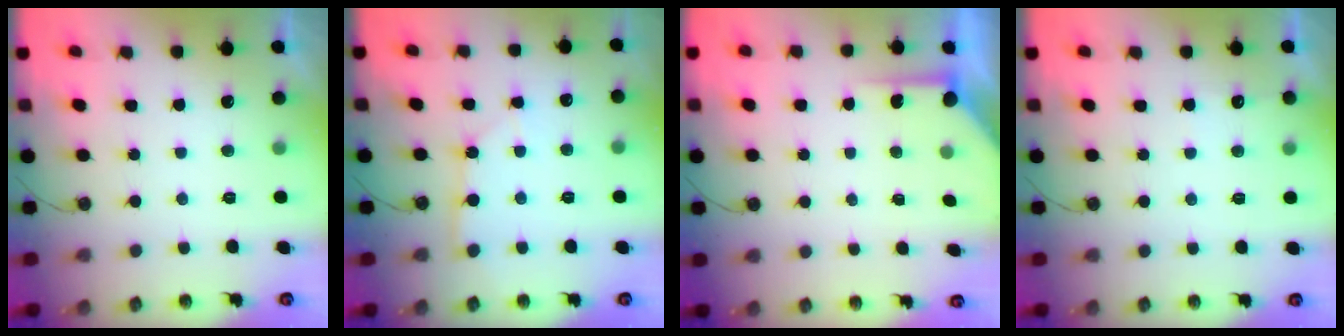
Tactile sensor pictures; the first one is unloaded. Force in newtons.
{"total": 2.6, "press": 2.6, "slide": 0.2}
{"total": 4.1, "press": 4.0, "slide": 0.5}
{"total": 3.0, "press": 3.0, "slide": 0.3}